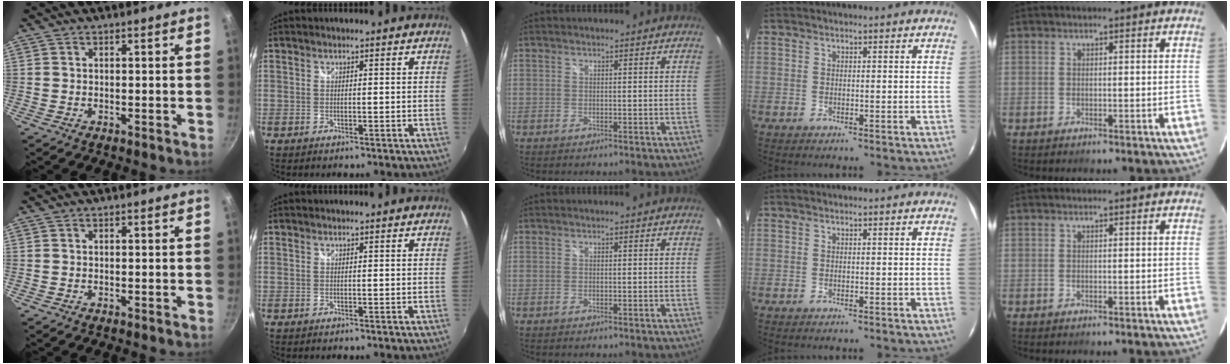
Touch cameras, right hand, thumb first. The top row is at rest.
{}